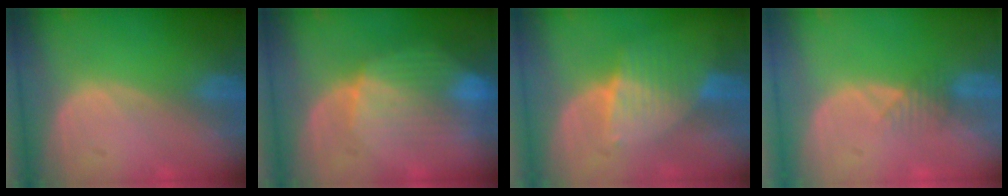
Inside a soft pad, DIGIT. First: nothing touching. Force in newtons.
{"total": 8.8, "press": 8.1, "slide": 3.5}
{"total": 6.7, "press": 5.9, "slide": 3.2}
{"total": 1.9, "press": 1.6, "slide": 1.0}